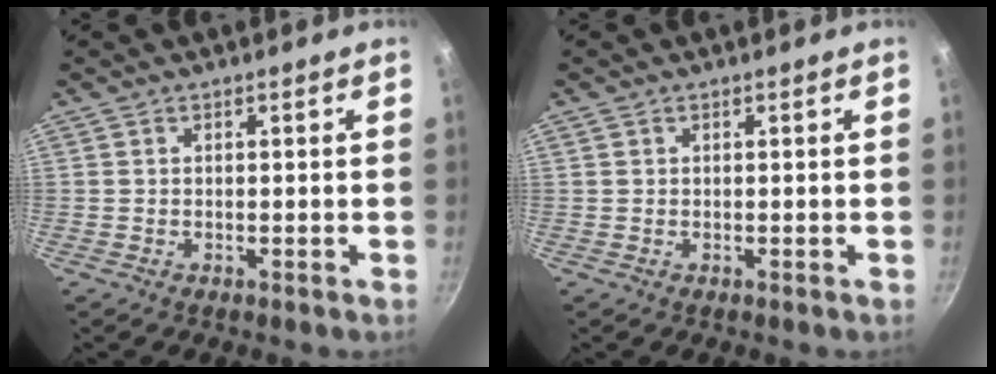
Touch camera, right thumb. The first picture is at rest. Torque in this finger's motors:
{"motor_torque": [-0.30, 0.14, -0.03, -0.50, 0.06]}